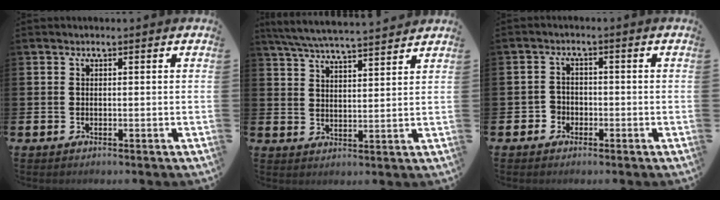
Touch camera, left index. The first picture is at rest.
{"total": 6.0, "force": [5.8, 0.1, 1.4], "torque": [-0.051, -0.033, 0.104]}
{"total": 2.3, "force": [-1.4, 1.8, 0.0], "torque": [-0.012, 0.006, -0.033]}